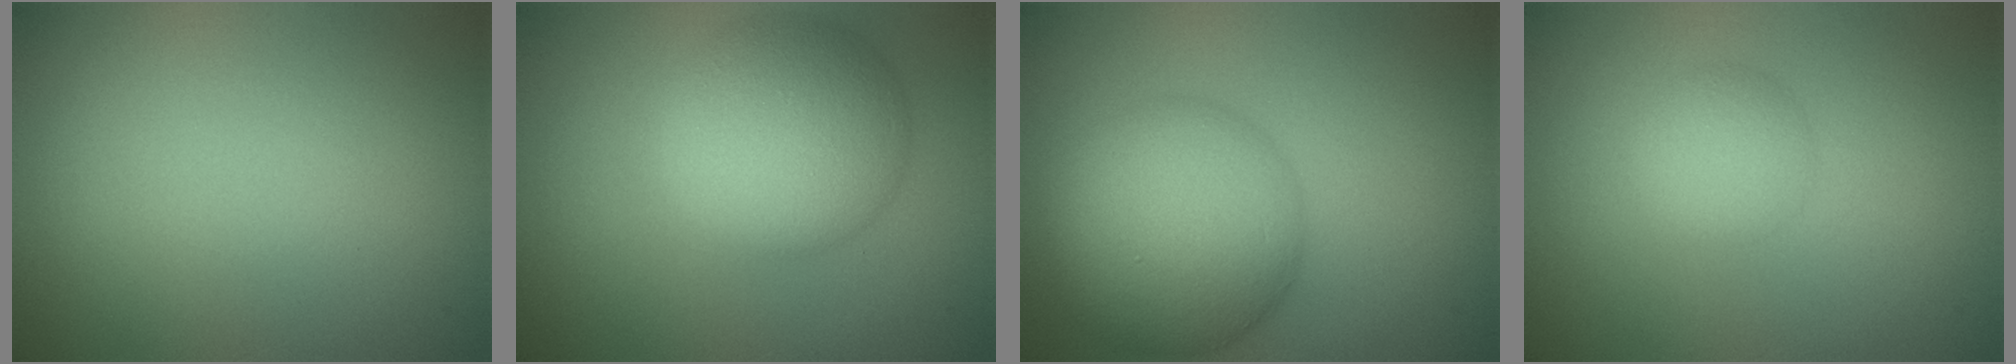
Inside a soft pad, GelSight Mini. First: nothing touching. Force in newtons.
{"total": 7.7, "press": 7.7, "slide": 0.4}
{"total": 9.0, "press": 9.0, "slide": 0.2}
{"total": 2.5, "press": 2.5, "slide": 0.1}